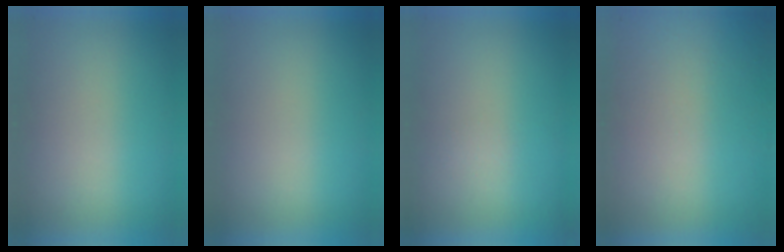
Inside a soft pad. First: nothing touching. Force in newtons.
{"total": 0.0}
{"total": 1.3}
{"total": 9.2}